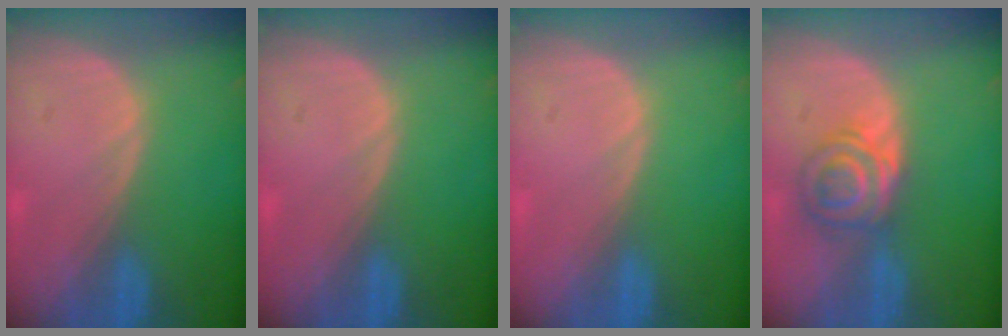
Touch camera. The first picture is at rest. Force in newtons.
{"total": 0.0}
{"total": 0.0}
{"total": 6.0, "press": 5.6, "slide": 2.2}